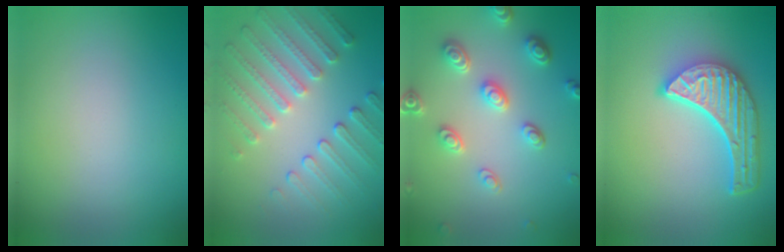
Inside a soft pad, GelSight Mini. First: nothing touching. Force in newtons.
{"total": 4.9, "press": 3.8, "slide": 3.1}
{"total": 4.5, "press": 3.7, "slide": 2.6}
{"total": 5.8, "press": 4.5, "slide": 3.7}